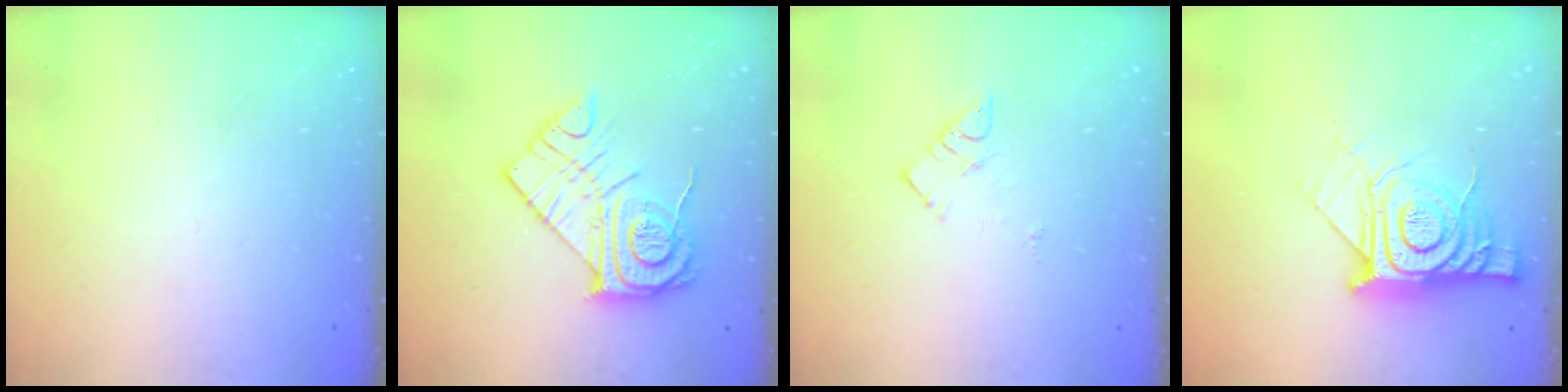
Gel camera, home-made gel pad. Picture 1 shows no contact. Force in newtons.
{"total": 14.9, "press": 14.8, "slide": 1.2}
{"total": 5.6, "press": 5.6, "slide": 0.1}
{"total": 15.3, "press": 15.2, "slide": 1.1}